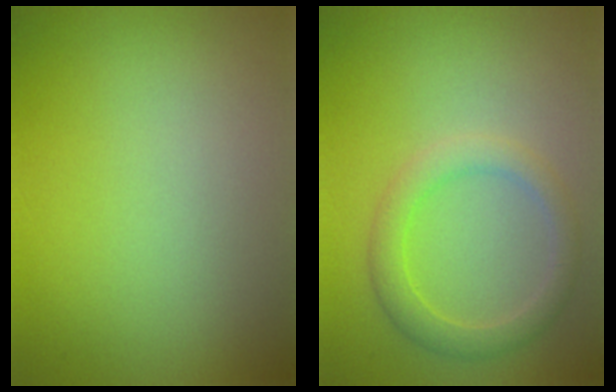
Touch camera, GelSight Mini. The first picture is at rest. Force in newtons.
{"total": 2.8, "press": 2.8, "slide": 0.1}